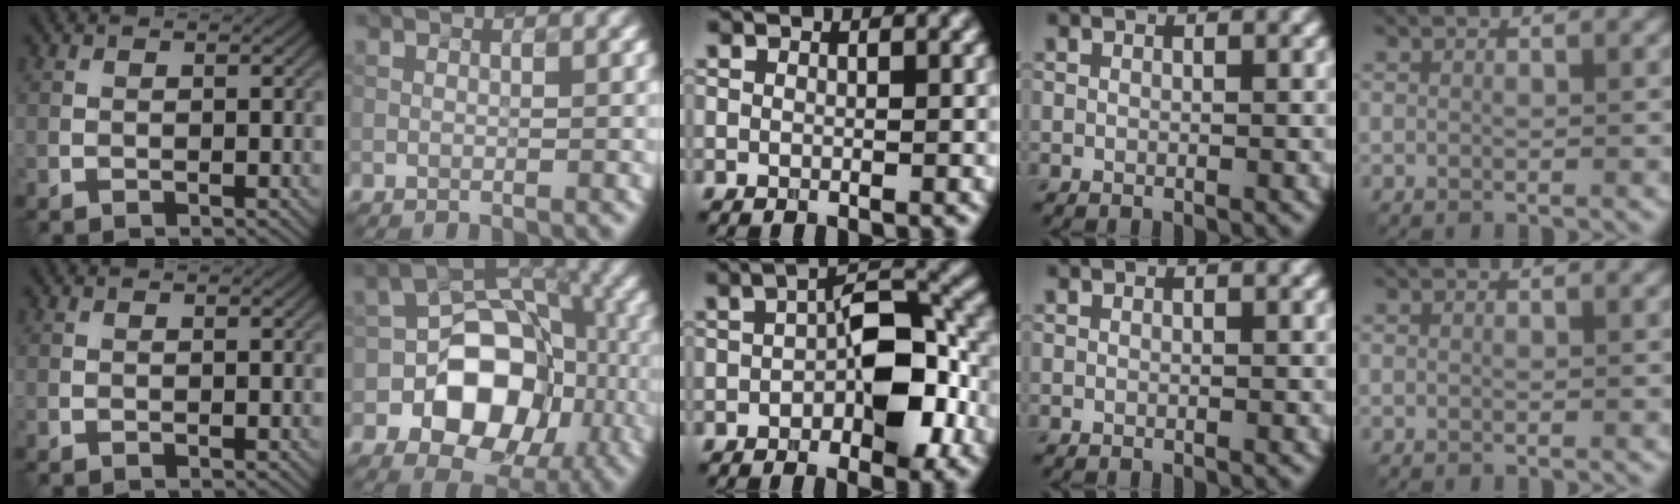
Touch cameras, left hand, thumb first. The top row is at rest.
{"index": {"total": 9.8, "force": [-3.1, 7.1, 6.0], "torque": [-0.077, 0.008, -0.044]}, "middle": {"total": 8.1, "force": [-1.5, 3.9, 6.9], "torque": [-0.092, 0.012, -0.032]}}